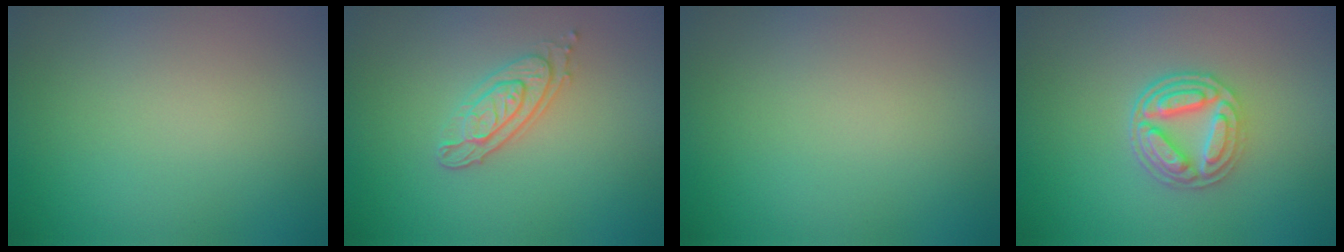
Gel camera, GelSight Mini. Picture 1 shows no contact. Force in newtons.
{"total": 2.9, "press": 2.6, "slide": 1.4}
{"total": 0.0}
{"total": 4.5, "press": 3.7, "slide": 2.6}